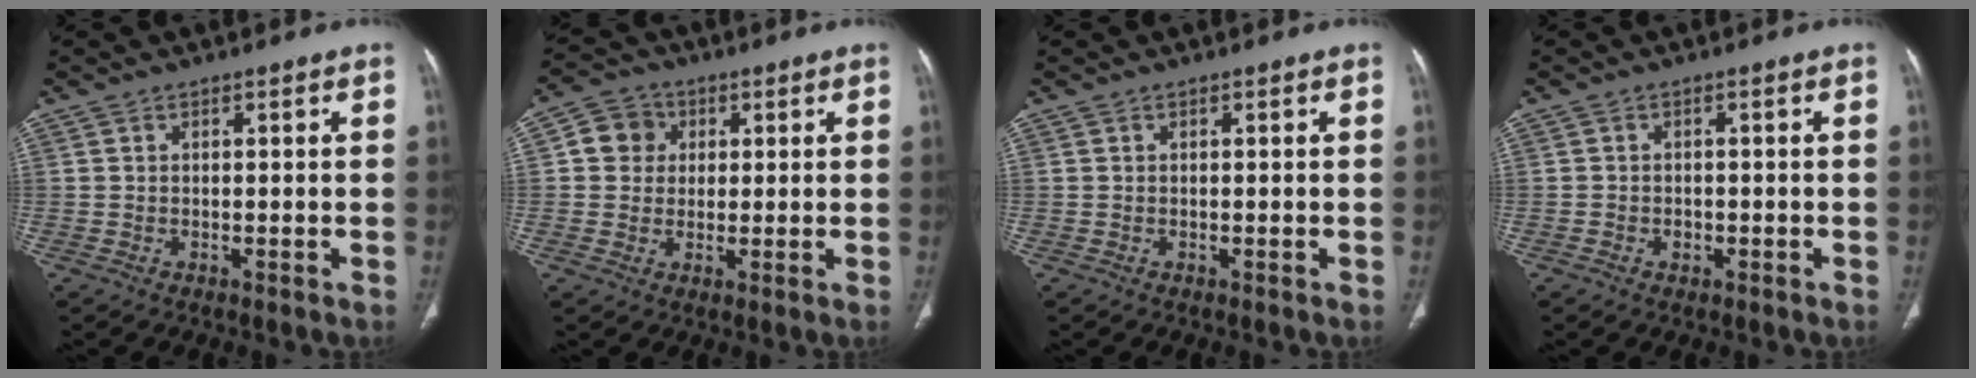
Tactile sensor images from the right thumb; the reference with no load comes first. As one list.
[{"total": 6.3, "force": [1.4, 5.8, 2.0], "torque": [-0.009, 0.007, 0.019]}, {"total": 0.0}, {"total": 1.4, "force": [-0.6, 1.1, 0.6], "torque": [-0.007, 0.006, -0.008]}]